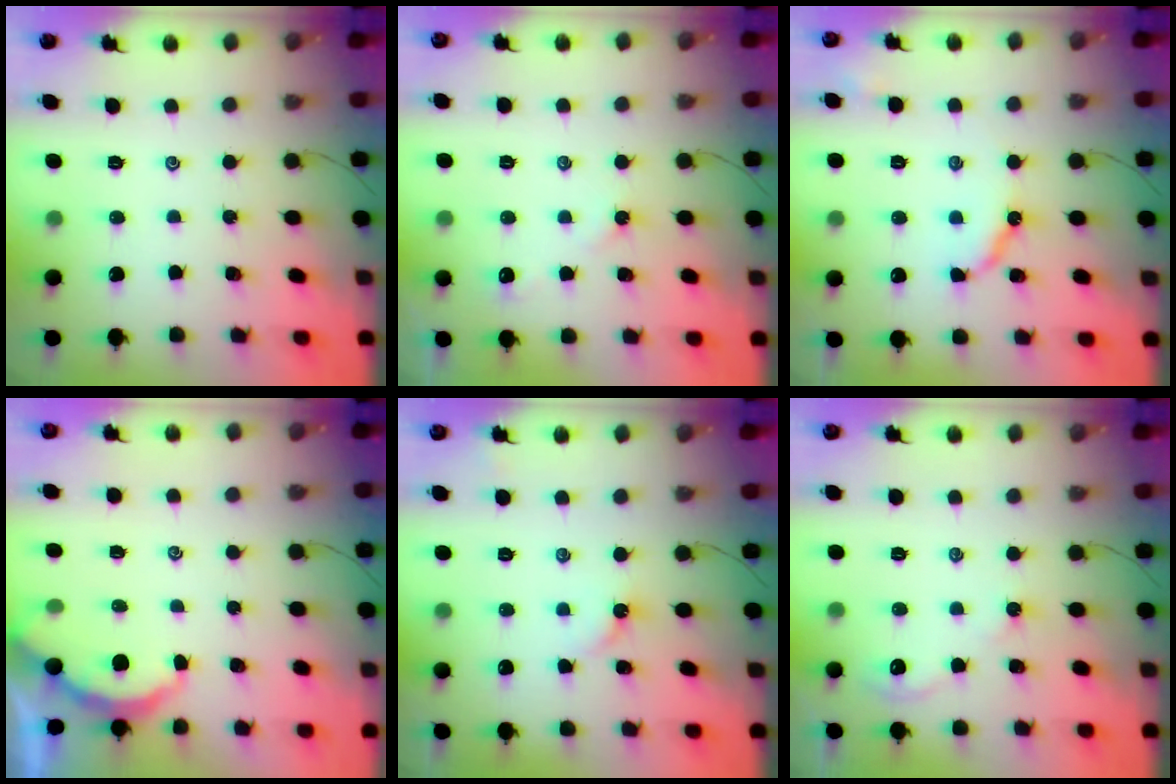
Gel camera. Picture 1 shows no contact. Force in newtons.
{"total": 3.0, "press": 2.9, "slide": 0.4}
{"total": 7.8, "press": 7.8, "slide": 0.6}
{"total": 2.9, "press": 2.9, "slide": 0.3}
{"total": 2.6, "press": 2.5, "slide": 0.4}
{"total": 2.4, "press": 2.4, "slide": 0.4}